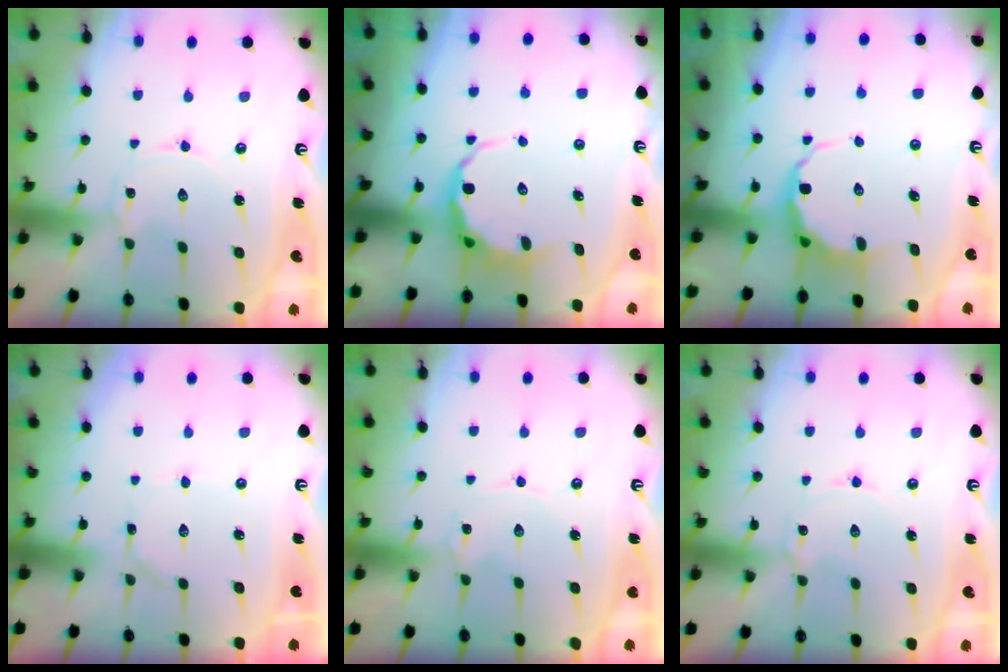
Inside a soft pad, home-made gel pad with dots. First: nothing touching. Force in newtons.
{"total": 7.3, "press": 7.1, "slide": 1.7}
{"total": 6.9, "press": 6.7, "slide": 1.7}
{"total": 1.4, "press": 1.4, "slide": 0.1}
{"total": 0.0}
{"total": 1.7, "press": 1.7, "slide": 0.3}